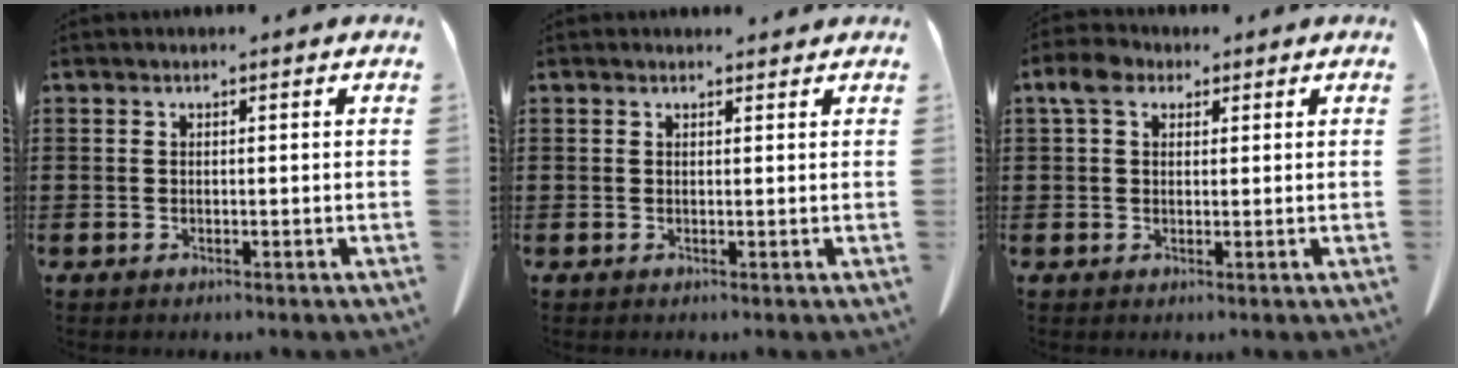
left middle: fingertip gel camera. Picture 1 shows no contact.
{"total": 0.8, "force": [0.7, 0.2, 0.2], "torque": [-0.006, 0.002, 0.013]}
{"total": 3.9, "force": [1.9, 2.5, 2.4], "torque": [-0.057, 0.014, 0.031]}